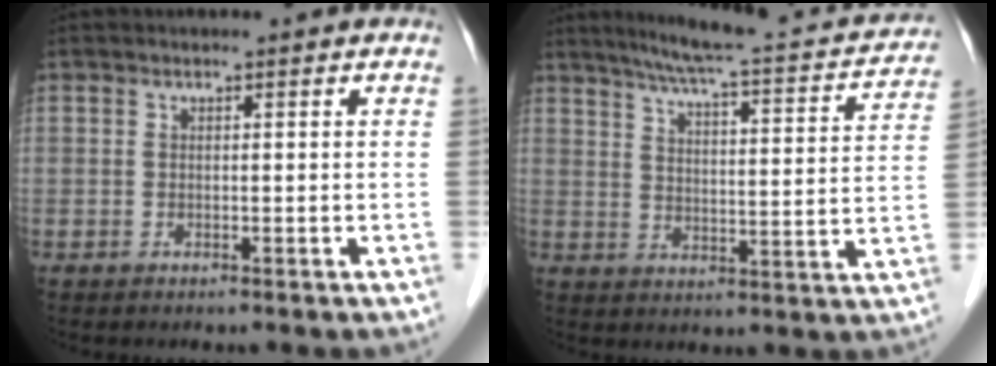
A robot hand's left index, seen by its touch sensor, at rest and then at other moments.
{"total": 18.3, "force": [16.1, 2.4, 8.4], "torque": [-0.119, -0.003, 0.202]}